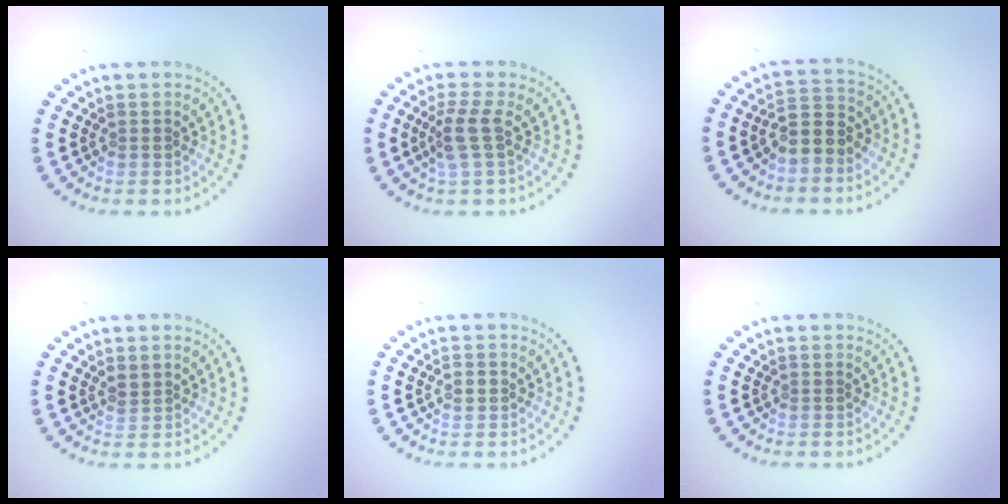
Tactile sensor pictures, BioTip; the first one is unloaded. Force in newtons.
{"total": 2.5, "press": 1.9, "slide": 1.6}
{"total": 3.2, "press": 3.0, "slide": 1.1}
{"total": 0.8, "press": 0.6, "slide": 0.5}
{"total": 1.2, "press": 1.2, "slide": 0.1}
{"total": 0.0}